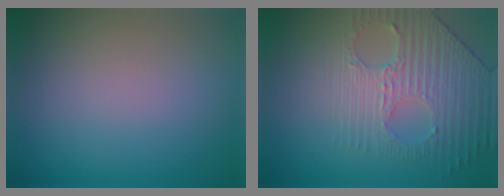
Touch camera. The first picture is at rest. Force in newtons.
{"total": 3.9, "press": 3.8, "slide": 0.8}